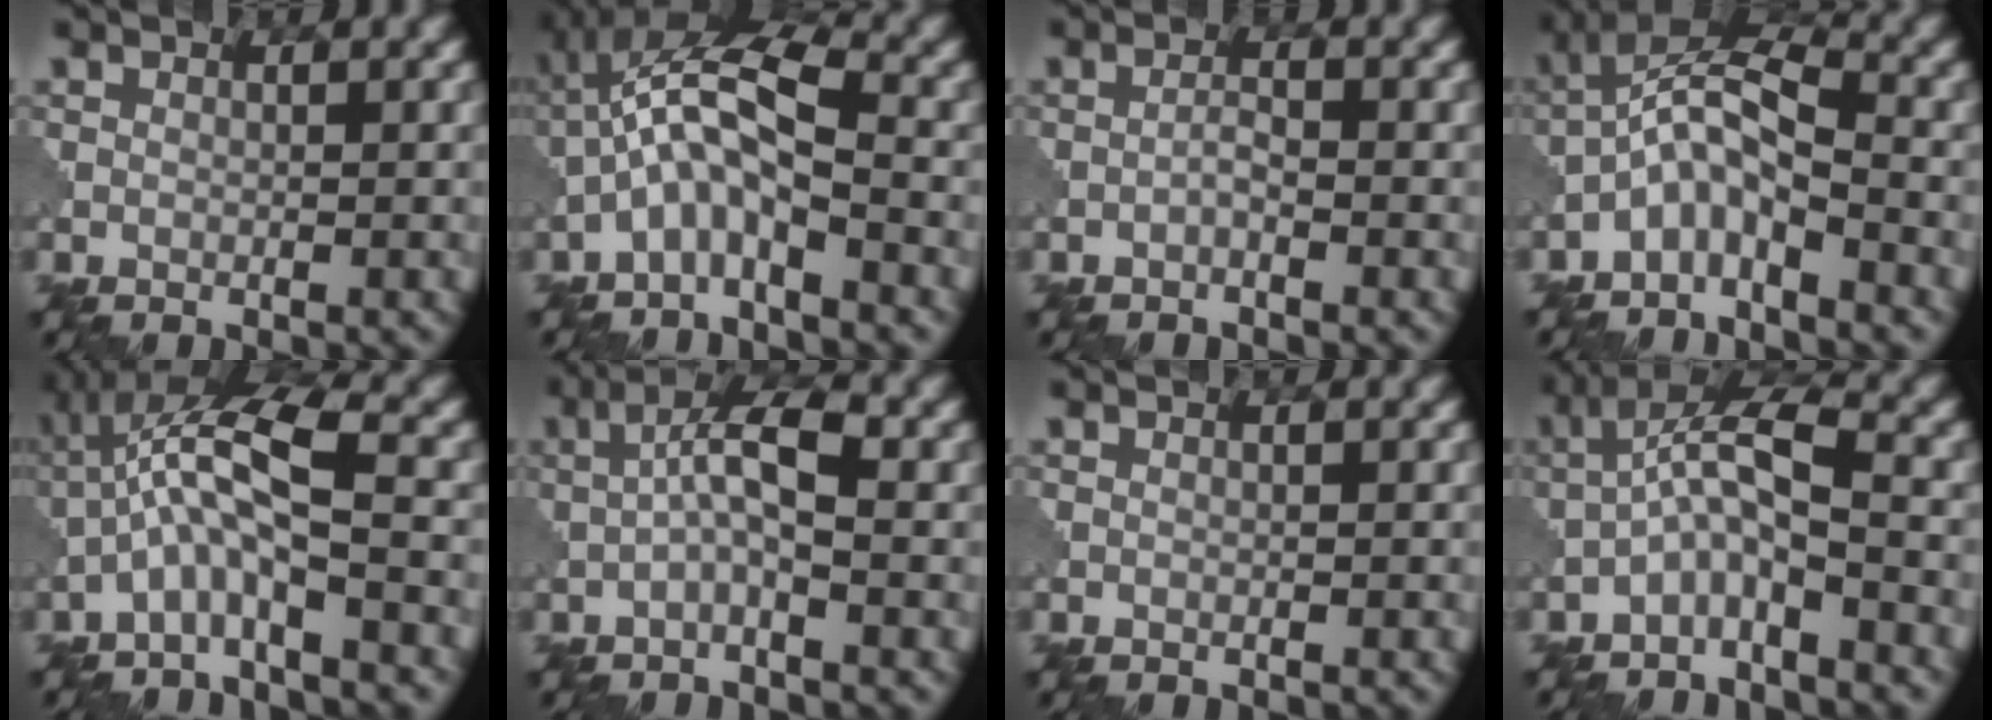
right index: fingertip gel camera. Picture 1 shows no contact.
{"total": 5.7, "force": [-1.6, 1.7, 5.2], "torque": [-0.106, 0.025, -0.040]}
{"total": 1.0, "force": [-0.6, 0.2, 0.8], "torque": [-0.016, 0.005, -0.014]}
{"total": 5.5, "force": [-2.5, 1.9, 4.5], "torque": [-0.088, 0.019, -0.058]}
{"total": 6.2, "force": [-1.4, 1.3, 5.9], "torque": [-0.123, 0.025, -0.039]}
{"total": 4.2, "force": [-0.1, 1.1, 4.0], "torque": [-0.078, 0.017, -0.012]}
{"total": 0.0}
{"total": 4.8, "force": [-1.7, 1.2, 4.3], "torque": [-0.084, 0.020, -0.043]}